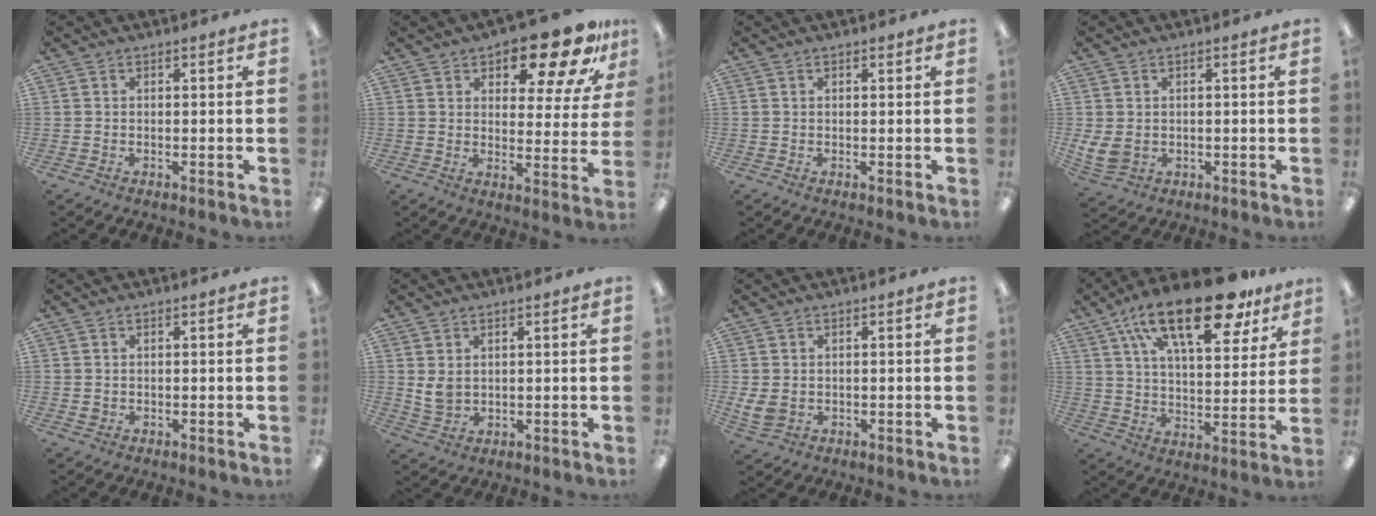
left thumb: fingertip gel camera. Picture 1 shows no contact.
{"total": 16.1, "force": [11.7, 6.3, 9.1], "torque": [-0.126, -0.074, 0.195]}
{"total": 0.8, "force": [0.5, 0.3, 0.5], "torque": [-0.010, 0.003, 0.008]}
{"total": 4.5, "force": [0.1, 3.5, 2.8], "torque": [-0.071, -0.003, 0.002]}
{"total": 0.8, "force": [0.2, 0.7, 0.4], "torque": [-0.007, 0.005, 0.001]}
{"total": 3.9, "force": [1.5, 2.6, 2.5], "torque": [-0.049, -0.003, 0.027]}
{"total": 4.2, "force": [-0.3, 3.2, 2.6], "torque": [-0.067, -0.002, -0.008]}
{"total": 24.0, "force": [14.8, 9.7, 16.2], "torque": [-0.256, -0.067, 0.244]}